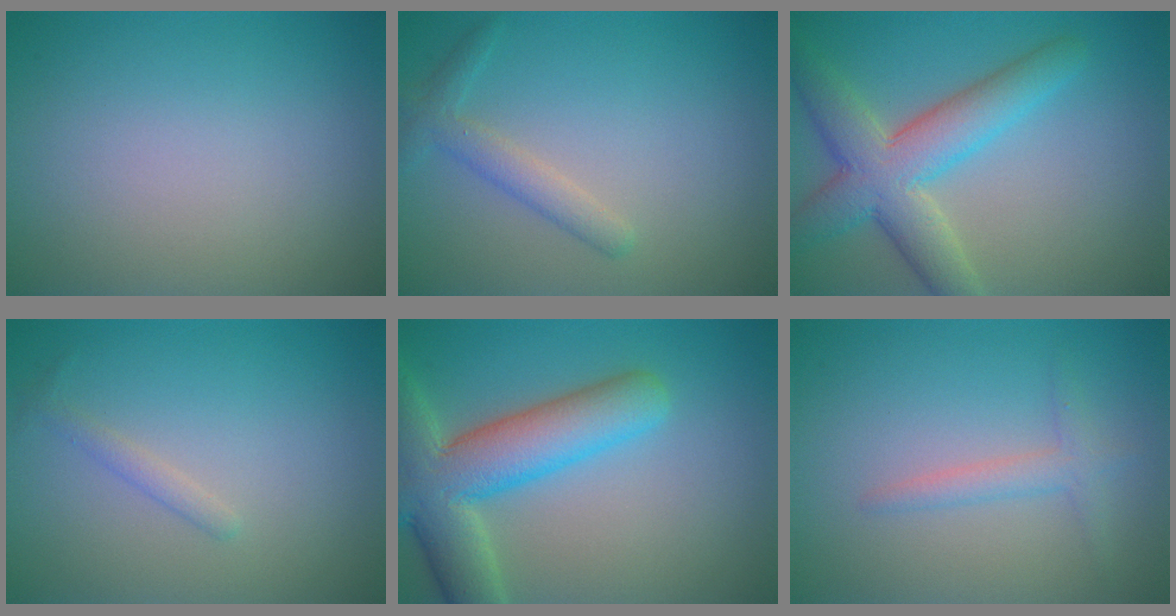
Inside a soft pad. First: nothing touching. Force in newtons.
{"total": 2.2, "press": 2.2, "slide": 0.1}
{"total": 6.9, "press": 6.9, "slide": 0.4}
{"total": 1.1, "press": 1.1, "slide": 0.1}
{"total": 8.8, "press": 8.8, "slide": 0.7}
{"total": 1.8, "press": 1.8, "slide": 0.1}